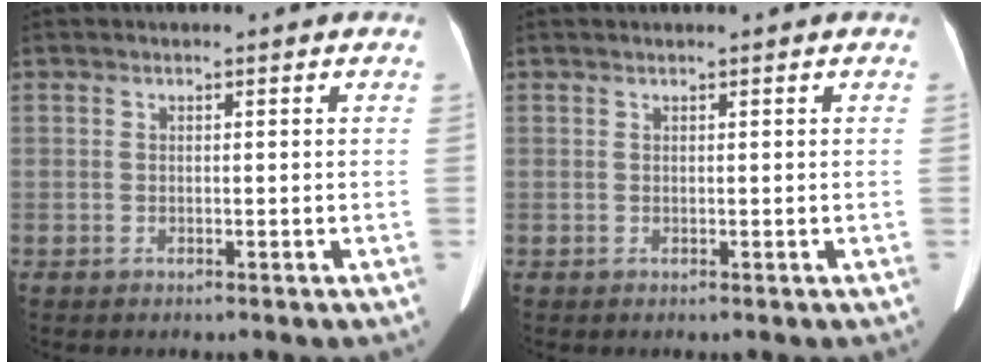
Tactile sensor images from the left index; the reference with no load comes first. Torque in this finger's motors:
{"motor_torque": [0.09, -0.01, 0.05, 0.02]}